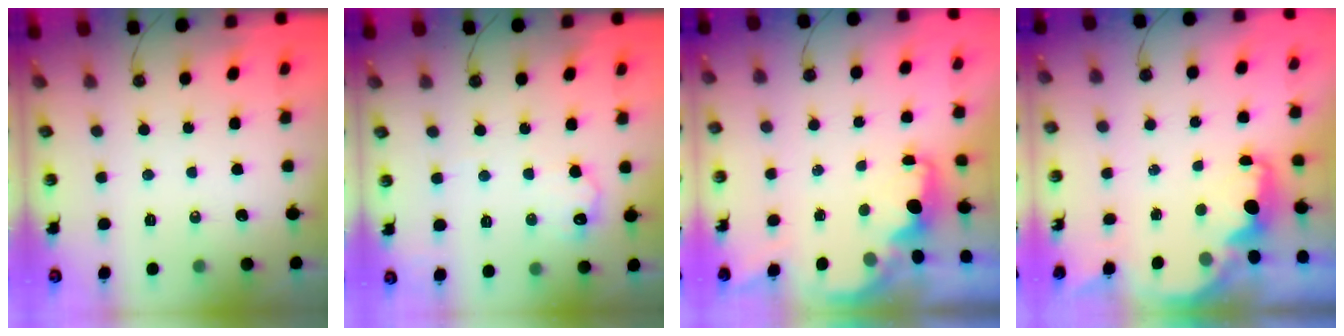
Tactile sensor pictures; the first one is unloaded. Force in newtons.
{"total": 9.5, "press": 9.5, "slide": 0.6}
{"total": 1.8, "press": 1.7, "slide": 0.7}
{"total": 2.5, "press": 2.4, "slide": 0.8}